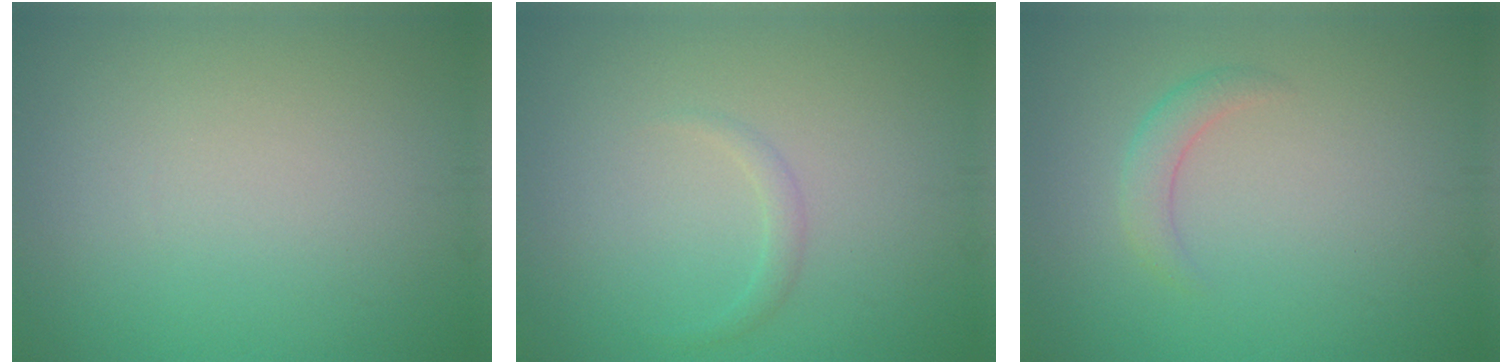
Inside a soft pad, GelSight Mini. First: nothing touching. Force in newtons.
{"total": 1.0, "press": 1.0, "slide": 0.1}
{"total": 1.7, "press": 1.7, "slide": 0.1}